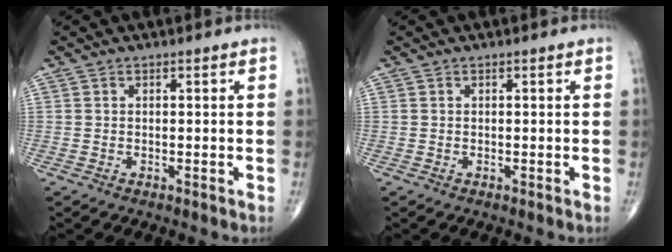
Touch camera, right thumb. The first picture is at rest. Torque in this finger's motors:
{"motor_torque": [-0.44, 0.32, -0.03, 0.03, 0.00]}